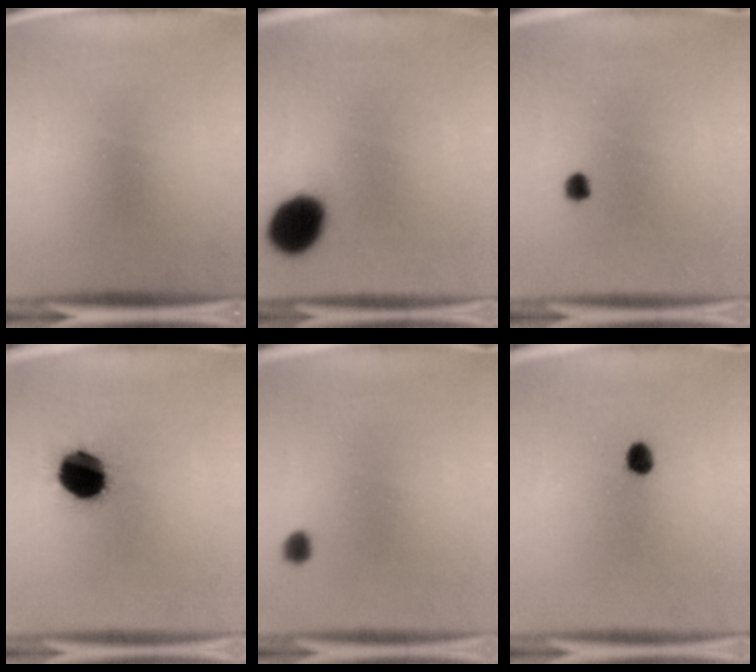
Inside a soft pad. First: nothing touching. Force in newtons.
{"total": 12.6}
{"total": 1.9}
{"total": 14.6}
{"total": 1.7}
{"total": 2.8}